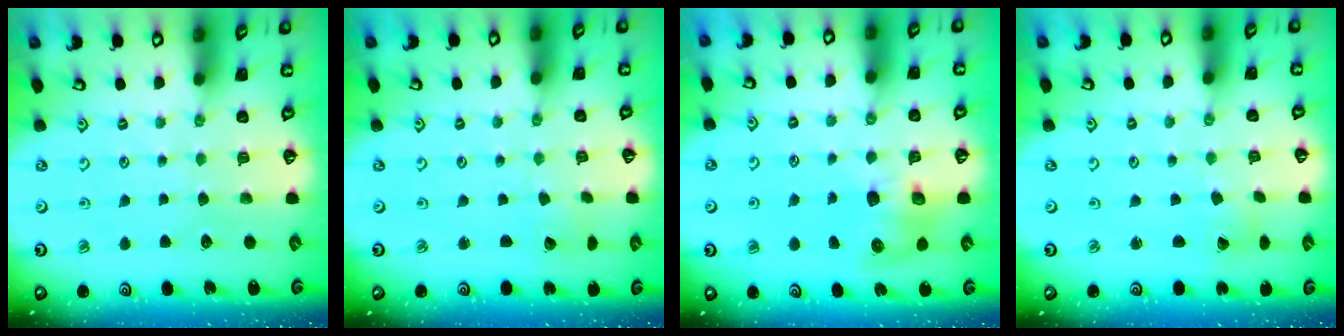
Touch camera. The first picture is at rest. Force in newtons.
{"total": 1.6, "press": 1.6, "slide": 0.0}
{"total": 7.3, "press": 7.2, "slide": 1.0}
{"total": 1.5, "press": 1.5, "slide": 0.1}